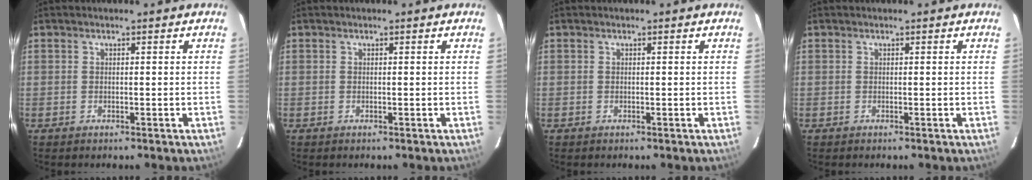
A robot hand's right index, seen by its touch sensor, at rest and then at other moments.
{"total": 0.0}
{"total": 0.0}
{"total": 0.0}